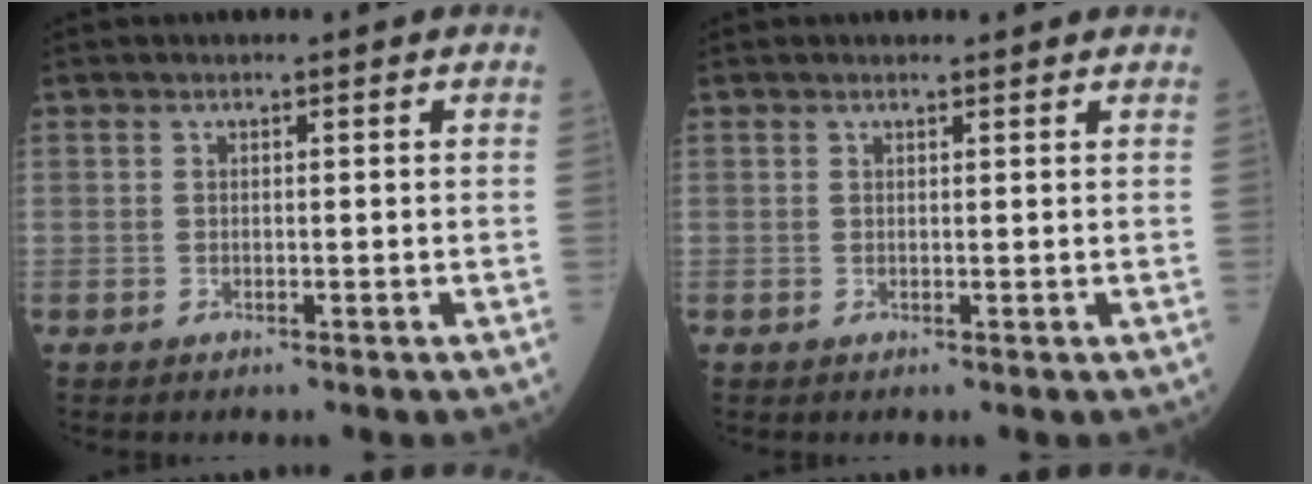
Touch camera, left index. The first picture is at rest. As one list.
[{"total": 1.8, "force": [1.7, 0.3, 0.4], "torque": [-0.014, 0.007, 0.019]}]